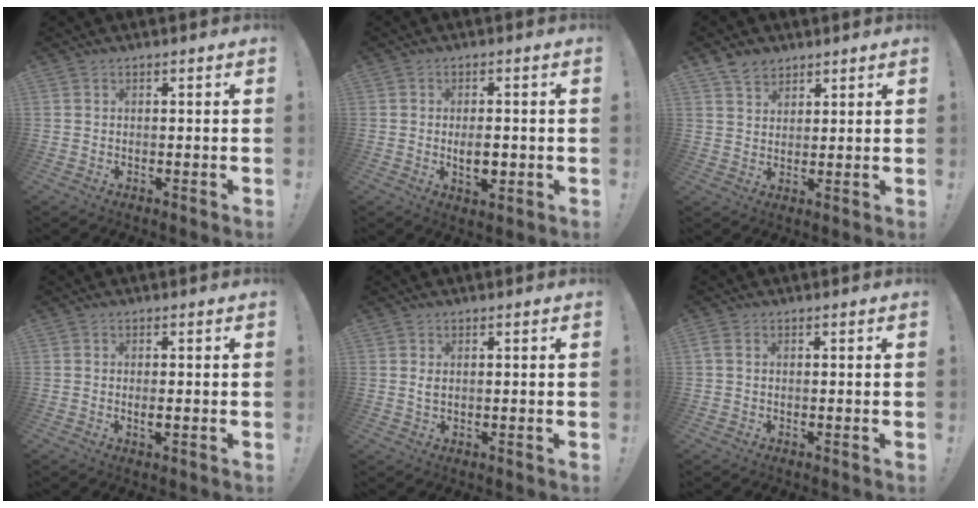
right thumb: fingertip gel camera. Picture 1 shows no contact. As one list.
[{"total": 5.8, "force": [-0.9, 3.0, 5.0], "torque": [-0.067, 0.000, -0.017]}, {"total": 5.7, "force": [4.2, 3.7, 1.3], "torque": [-0.024, -0.018, 0.080]}, {"total": 1.6, "force": [-0.1, 0.3, 1.6], "torque": [-0.021, -0.005, -0.003]}, {"total": 1.4, "force": [0.5, 0.8, 1.0], "torque": [-0.021, 0.002, 0.009]}, {"total": 1.2, "force": [0.3, 0.8, 0.9], "torque": [-0.020, 0.004, 0.006]}]